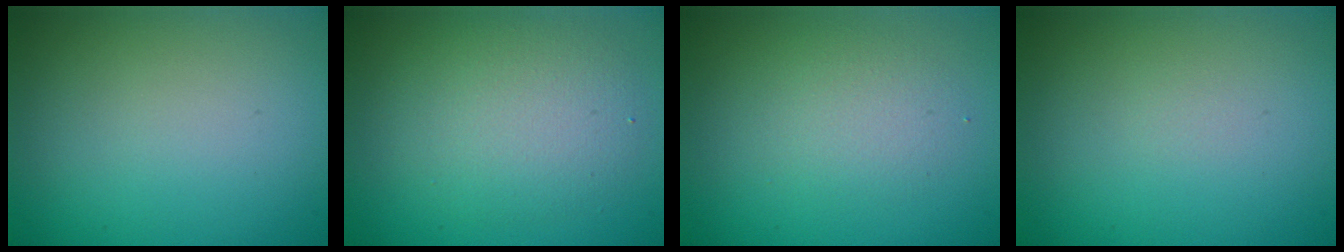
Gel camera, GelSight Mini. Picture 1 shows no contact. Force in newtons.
{"total": 4.1, "press": 4.1, "slide": 0.4}
{"total": 2.2, "press": 2.2, "slide": 0.1}
{"total": 0.0}